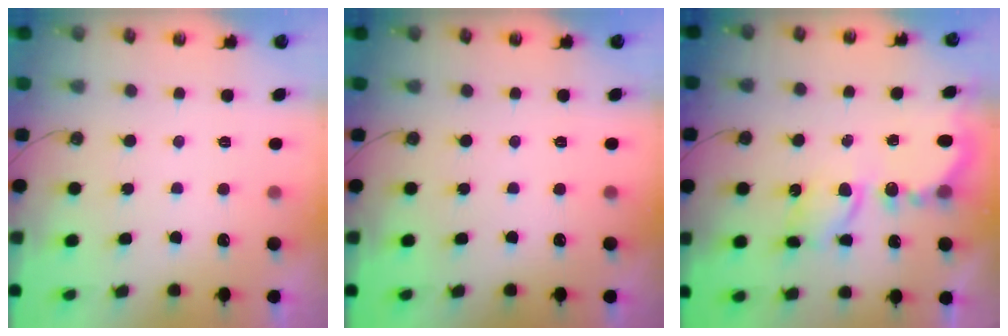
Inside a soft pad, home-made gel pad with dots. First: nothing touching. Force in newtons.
{"total": 0.0}
{"total": 6.5, "press": 6.5, "slide": 0.6}